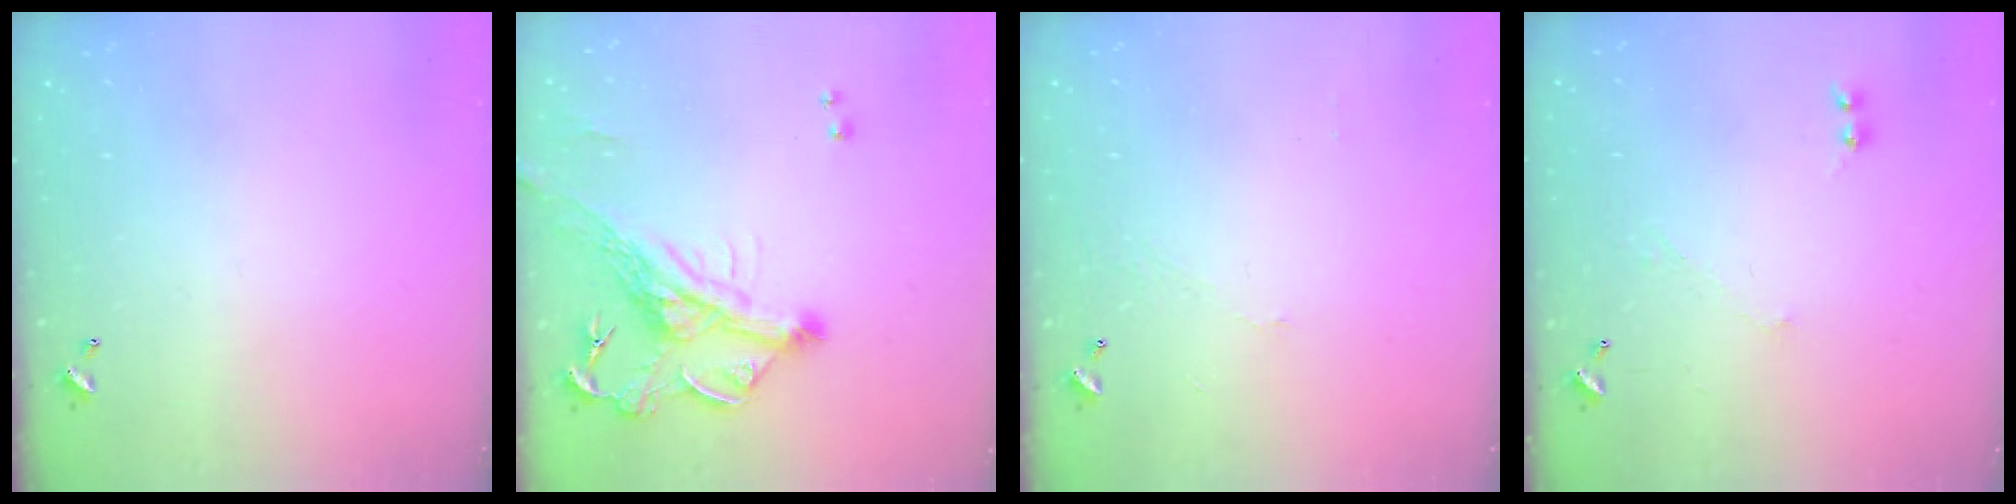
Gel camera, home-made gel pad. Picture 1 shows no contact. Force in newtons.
{"total": 5.2, "press": 4.8, "slide": 1.8}
{"total": 0.0}
{"total": 0.9, "press": 0.3, "slide": 0.8}